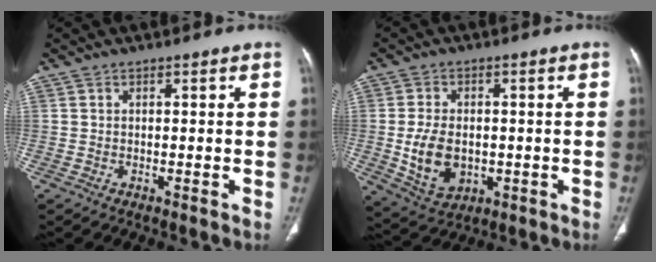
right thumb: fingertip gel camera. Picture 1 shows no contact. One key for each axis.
{"total": 9.7, "fx": -1.1, "fy": 6.6, "fz": 7.0, "tx": -0.115, "ty": -0.003, "tz": -0.003}